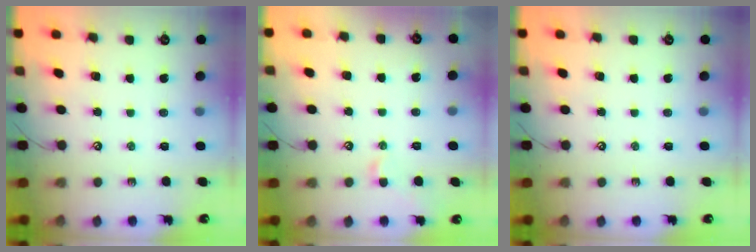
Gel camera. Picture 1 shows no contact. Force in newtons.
{"total": 0.5, "press": 0.5, "slide": 0.3}
{"total": 0.0}